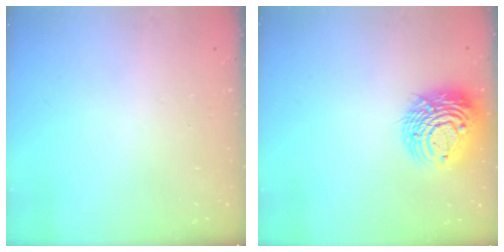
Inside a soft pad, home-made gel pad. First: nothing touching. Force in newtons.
{"total": 13.9, "press": 13.8, "slide": 1.9}